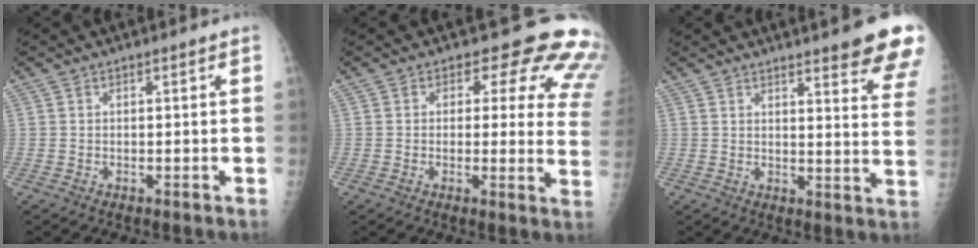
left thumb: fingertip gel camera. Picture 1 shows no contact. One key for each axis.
{"total": 13.5, "fx": 9.8, "fy": 7.0, "fz": 6.1, "tx": -0.002, "ty": -0.050, "tz": 0.073}
{"total": 14.7, "fx": 11.2, "fy": 2.0, "fz": 9.2, "tx": -0.085, "ty": -0.068, "tz": 0.124}